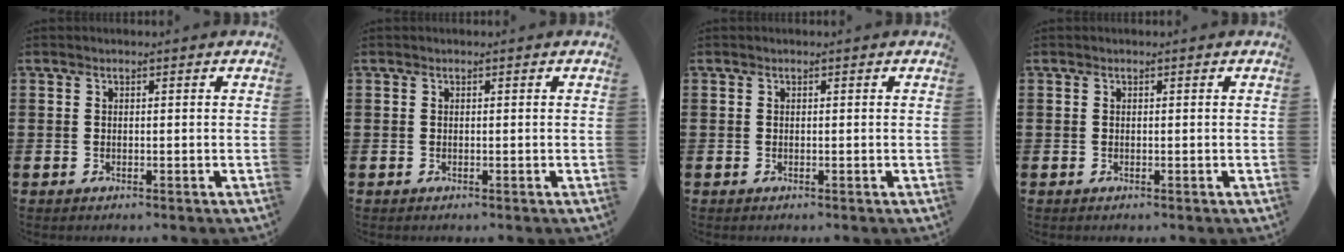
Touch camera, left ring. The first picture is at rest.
{"total": 0.0}
{"total": 0.0}
{"total": 0.0}